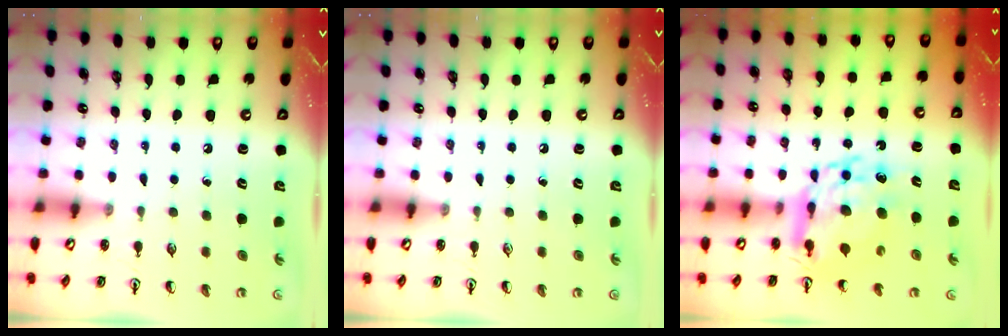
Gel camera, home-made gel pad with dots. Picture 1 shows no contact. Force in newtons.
{"total": 0.0}
{"total": 13.1, "press": 13.0, "slide": 1.3}